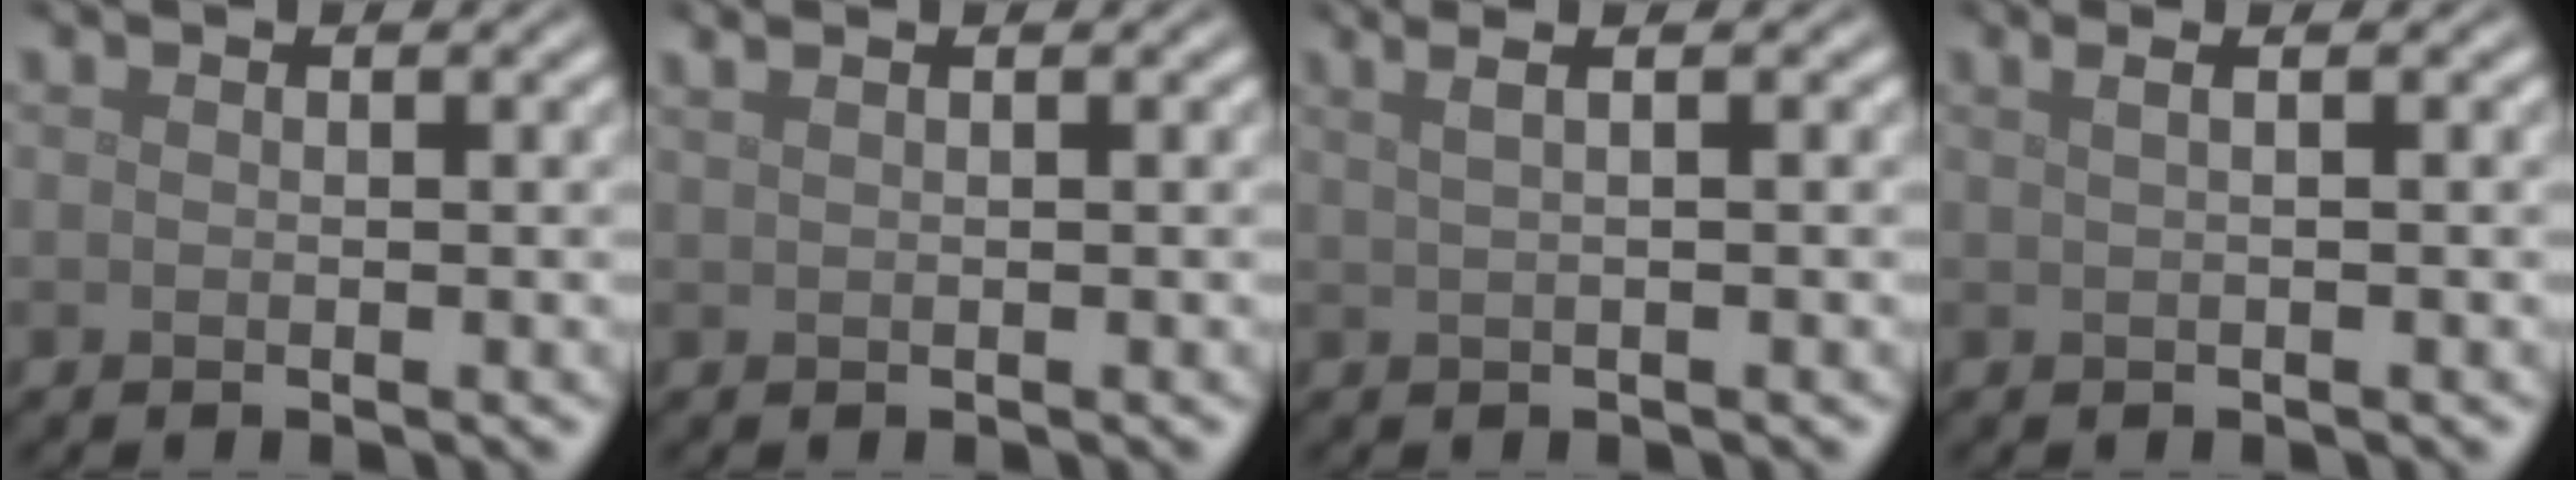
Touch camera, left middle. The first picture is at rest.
{"total": 2.4, "force": [1.5, 1.1, 1.5], "torque": [-0.013, 0.008, 0.000]}
{"total": 5.3, "force": [2.7, 2.6, 3.8], "torque": [-0.030, 0.041, 0.007]}
{"total": 3.6, "force": [1.6, 1.9, 2.6], "torque": [-0.019, 0.024, -0.008]}